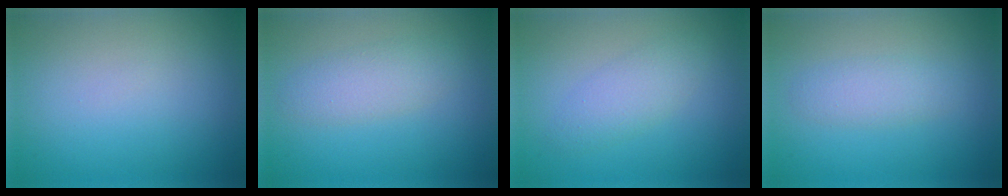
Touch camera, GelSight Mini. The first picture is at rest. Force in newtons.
{"total": 2.6, "press": 2.6, "slide": 0.1}
{"total": 2.3, "press": 2.3, "slide": 0.1}
{"total": 2.0, "press": 2.0, "slide": 0.1}